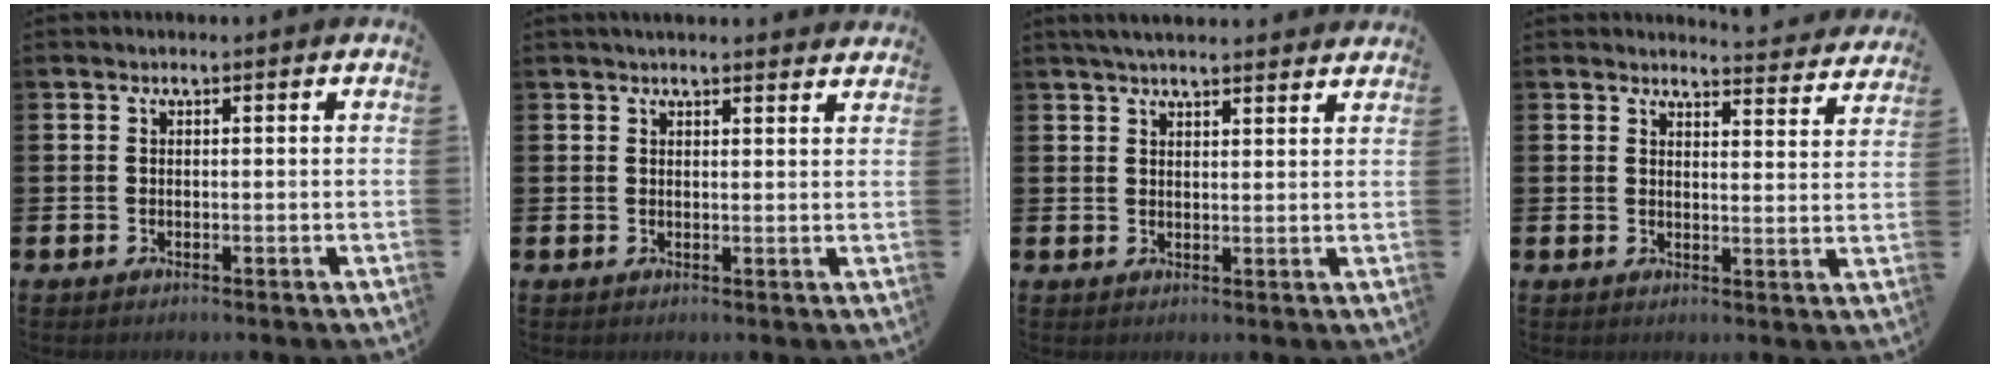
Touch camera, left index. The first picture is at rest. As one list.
[{"total": 2.3, "force": [2.3, 0.1, 0.3], "torque": [-0.010, -0.007, 0.042]}, {"total": 3.7, "force": [3.5, 0.4, 1.1], "torque": [-0.029, -0.008, 0.065]}, {"total": 3.9, "force": [3.9, 0.2, 0.1], "torque": [0.011, -0.034, 0.065]}]